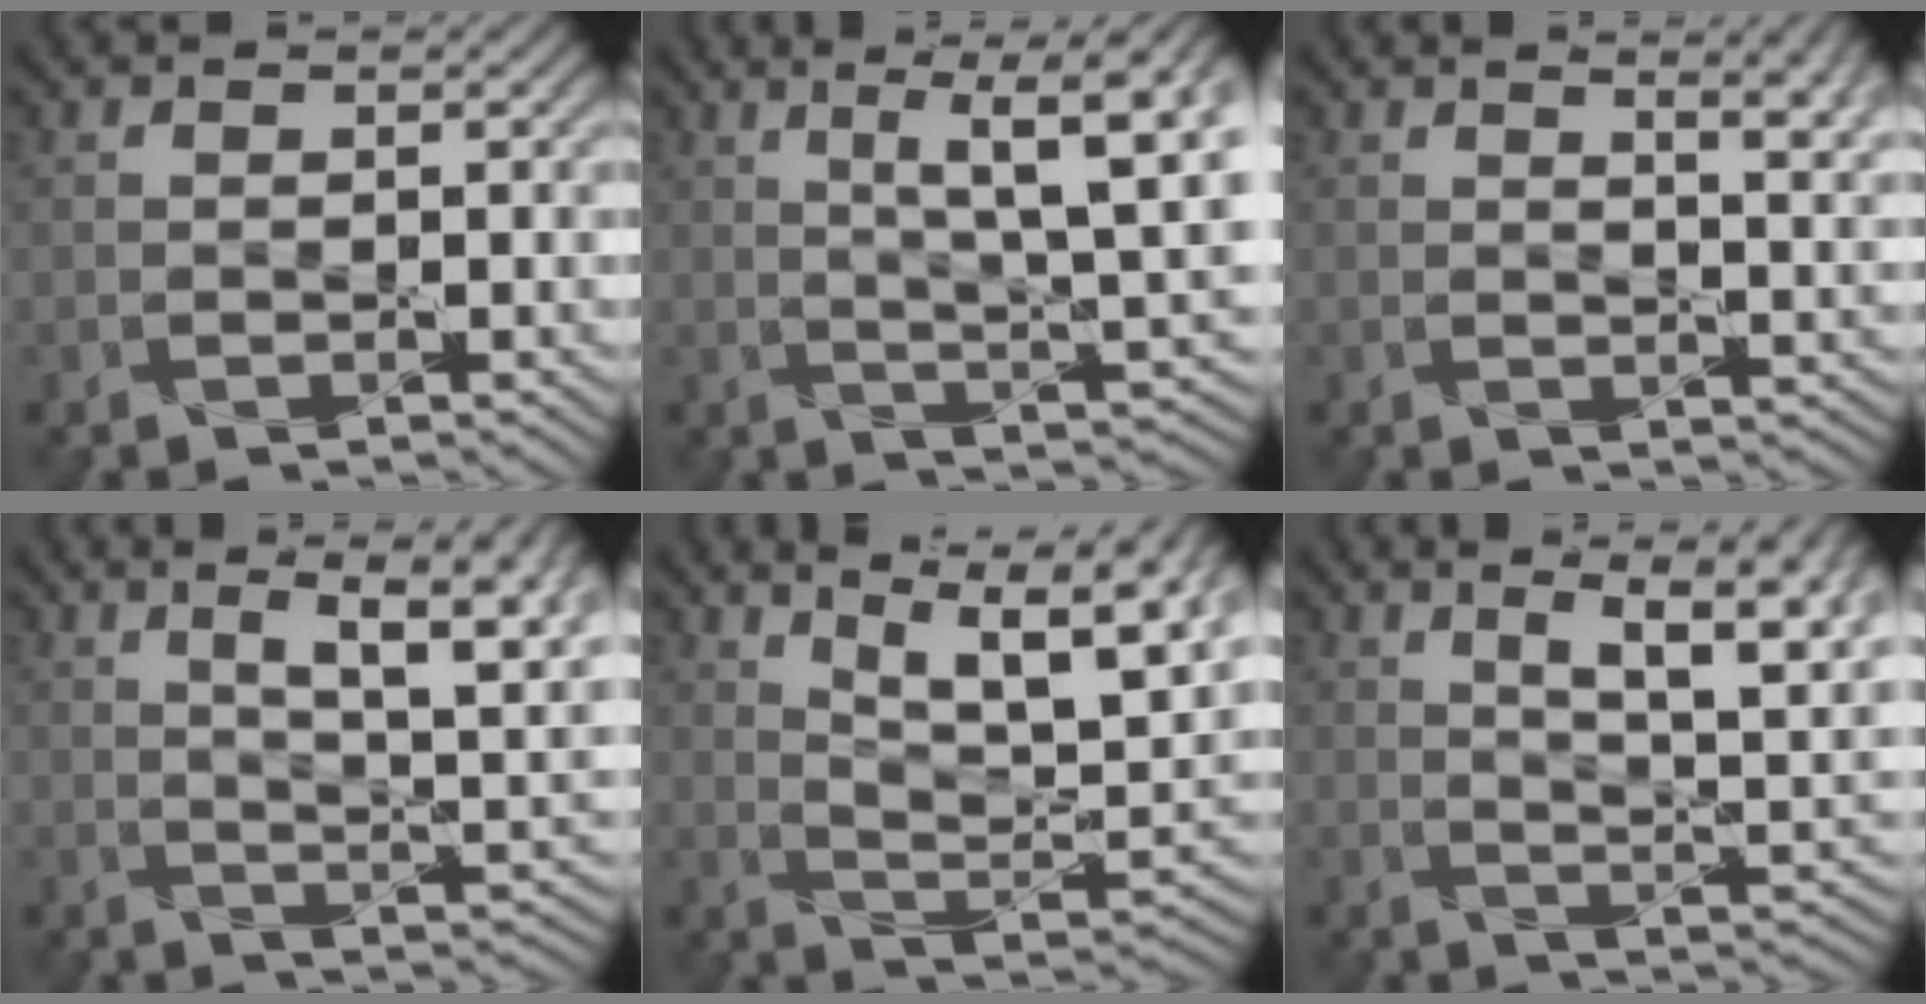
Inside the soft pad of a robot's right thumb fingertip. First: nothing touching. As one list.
[{"total": 12.0, "force": [3.8, 3.3, 10.9], "torque": [-0.166, 0.018, 0.057]}, {"total": 6.1, "force": [3.0, 2.1, 4.9], "torque": [-0.052, 0.014, 0.034]}, {"total": 10.1, "force": [4.3, 3.2, 8.6], "torque": [-0.132, 0.007, 0.065]}, {"total": 14.4, "force": [7.8, 5.6, 10.7], "torque": [-0.197, 0.011, 0.116]}, {"total": 11.1, "force": [5.1, 3.7, 9.1], "torque": [-0.143, 0.010, 0.074]}]